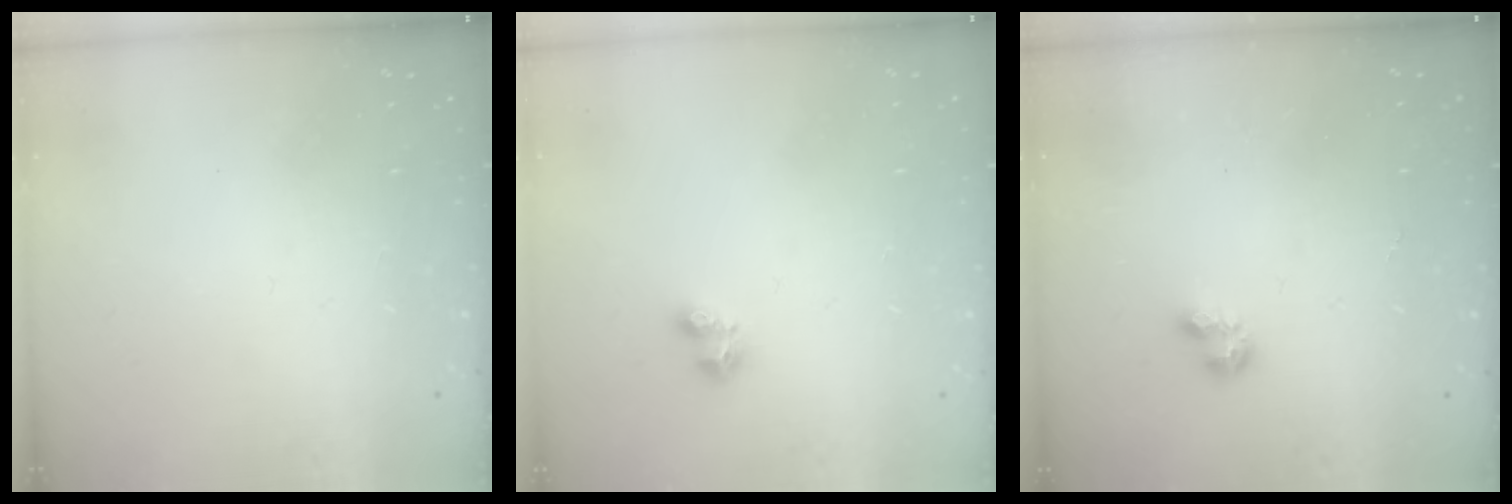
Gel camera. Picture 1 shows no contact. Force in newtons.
{"total": 3.3, "press": 3.3, "slide": 0.3}
{"total": 3.3, "press": 3.3, "slide": 0.6}